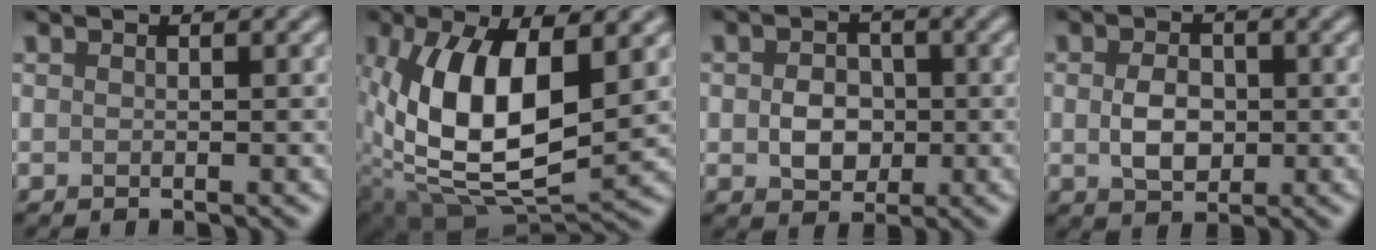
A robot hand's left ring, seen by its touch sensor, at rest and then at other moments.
{"total": 12.0, "force": [1.9, 5.6, 10.4], "torque": [-0.198, 0.002, 0.029]}
{"total": 3.4, "force": [-0.3, 2.7, 2.0], "torque": [-0.032, 0.001, -0.010]}
{"total": 3.3, "force": [-0.1, 2.3, 2.4], "torque": [-0.049, -0.001, -0.004]}